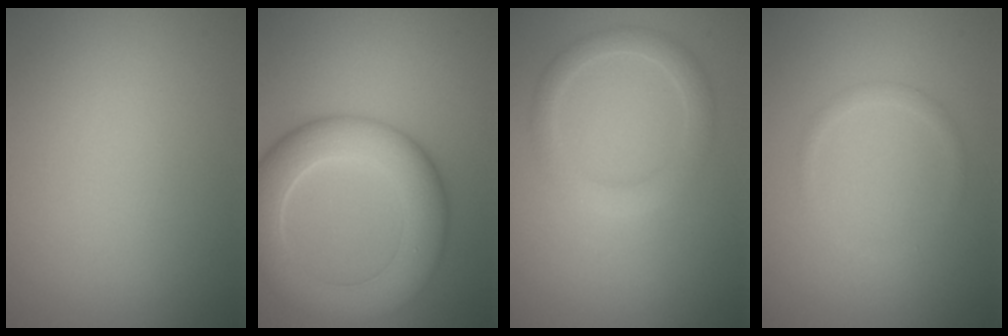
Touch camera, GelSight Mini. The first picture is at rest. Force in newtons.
{"total": 8.4, "press": 8.4, "slide": 0.6}
{"total": 2.7, "press": 2.7, "slide": 0.0}
{"total": 1.0, "press": 1.0, "slide": 0.0}